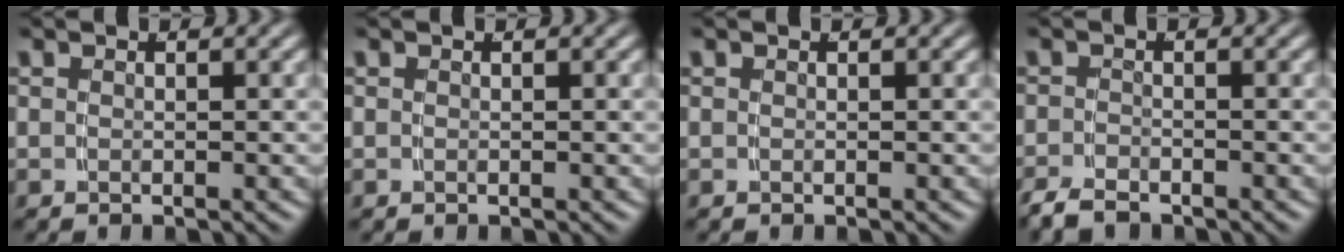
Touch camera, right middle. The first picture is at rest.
{"total": 0.0}
{"total": 0.0}
{"total": 2.1, "force": [-2.0, 0.5, 0.4], "torque": [-0.012, -0.011, -0.032]}